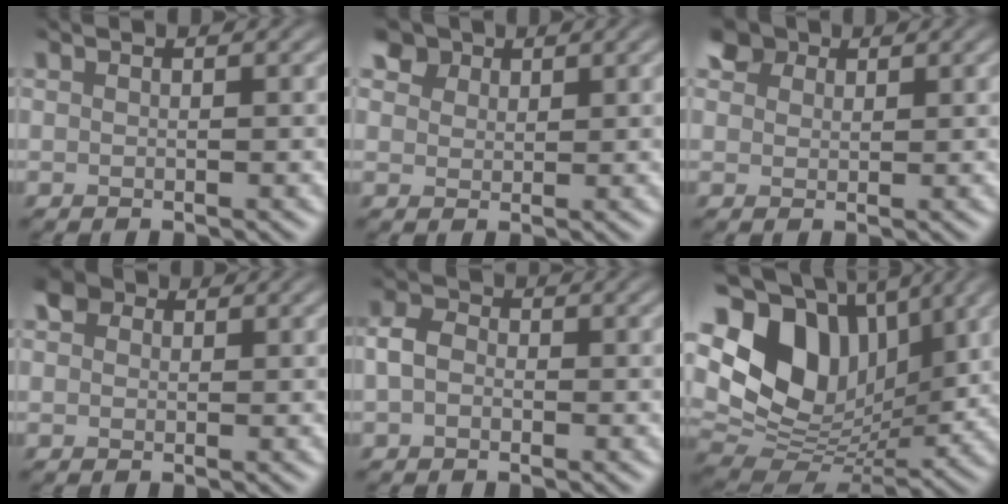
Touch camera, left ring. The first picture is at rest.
{"total": 4.4, "force": [2.8, 2.9, 1.9], "torque": [-0.057, 0.000, 0.046]}
{"total": 3.6, "force": [2.2, 2.3, 1.6], "torque": [-0.042, -0.003, 0.039]}
{"total": 2.7, "force": [1.1, 2.0, 1.4], "torque": [-0.034, 0.005, 0.011]}
{"total": 2.7, "force": [-1.0, 2.0, 1.6], "torque": [-0.030, 0.001, -0.035]}
{"total": 14.4, "force": [3.2, 10.3, 9.6], "torque": [-0.202, 0.006, 0.062]}